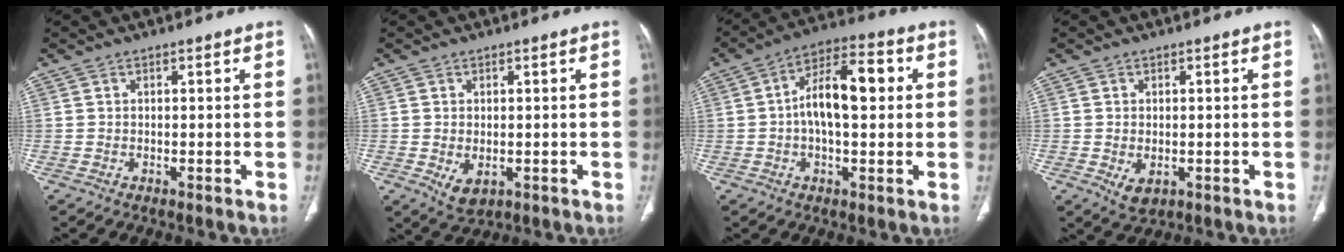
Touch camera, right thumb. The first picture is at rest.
{"total": 4.1, "force": [-0.8, 2.6, 3.0], "torque": [-0.050, -0.008, 0.000]}
{"total": 12.5, "force": [1.2, 6.1, 10.9], "torque": [-0.173, 0.031, 0.013]}
{"total": 3.5, "force": [-0.7, 2.3, 2.5], "torque": [-0.044, -0.006, -0.001]}